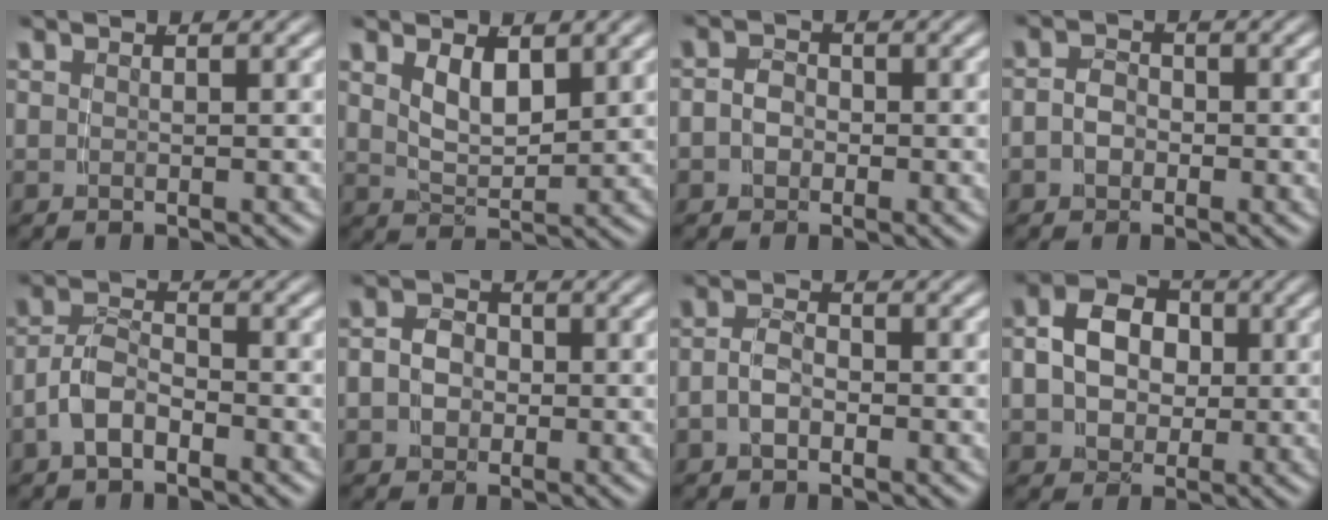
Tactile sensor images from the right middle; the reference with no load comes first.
{"total": 3.0, "force": [1.3, 1.3, 2.4], "torque": [-0.044, -0.013, 0.031]}
{"total": 2.8, "force": [-0.8, 2.5, 1.1], "torque": [-0.037, -0.016, -0.010]}
{"total": 2.7, "force": [-0.9, 2.2, 1.1], "torque": [-0.035, -0.015, -0.013]}
{"total": 3.7, "force": [-2.1, 2.3, 2.0], "torque": [-0.040, -0.007, -0.036]}
{"total": 4.2, "force": [-0.6, 3.7, 1.9], "torque": [-0.049, -0.019, -0.007]}
{"total": 2.4, "force": [-1.1, 1.5, 1.5], "torque": [-0.039, -0.009, -0.016]}
{"total": 7.9, "force": [0.6, 6.6, 4.2], "torque": [-0.092, -0.021, 0.013]}